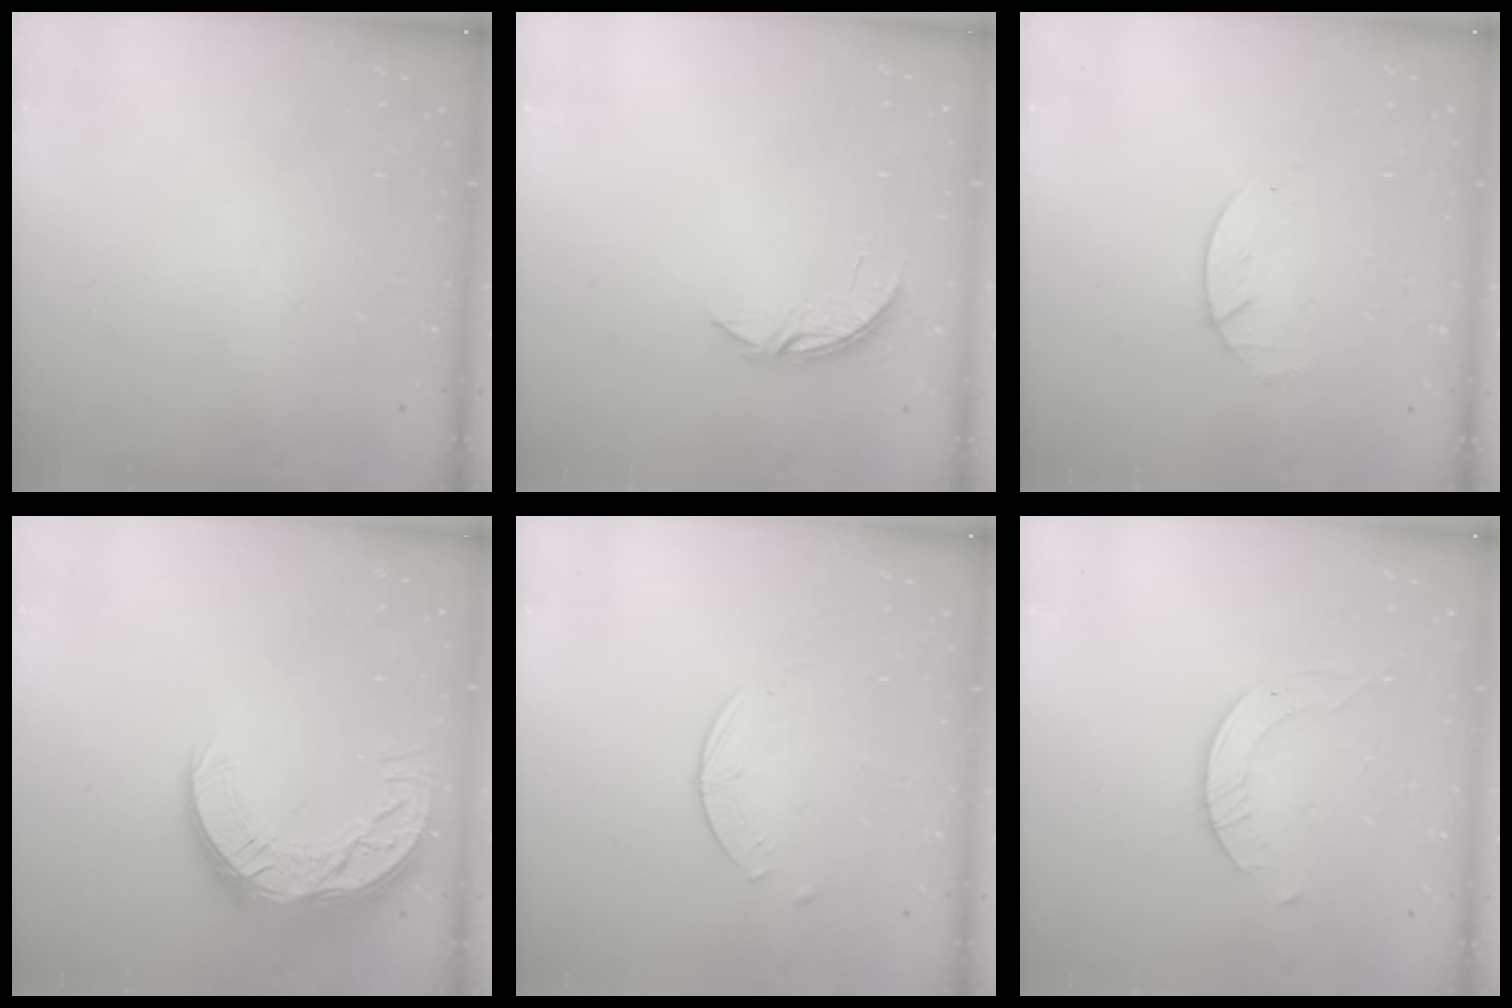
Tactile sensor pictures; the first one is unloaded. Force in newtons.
{"total": 3.7, "press": 3.7, "slide": 0.3}
{"total": 1.8, "press": 1.8, "slide": 0.2}
{"total": 13.1, "press": 13.1, "slide": 0.6}
{"total": 2.6, "press": 2.5, "slide": 0.3}
{"total": 2.7, "press": 2.7, "slide": 0.3}